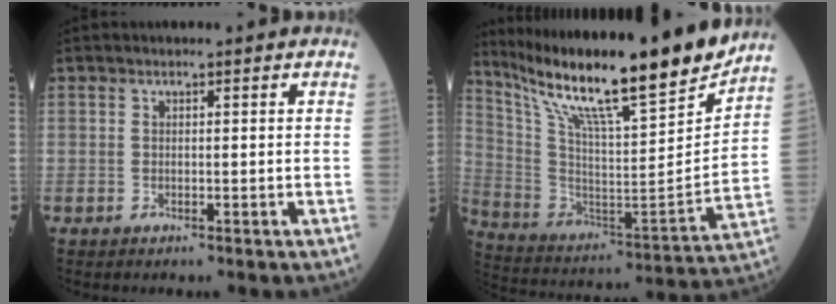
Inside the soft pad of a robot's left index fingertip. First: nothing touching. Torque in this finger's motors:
{"motor_torque": [0.19, -0.44, 0.73, 0.21]}